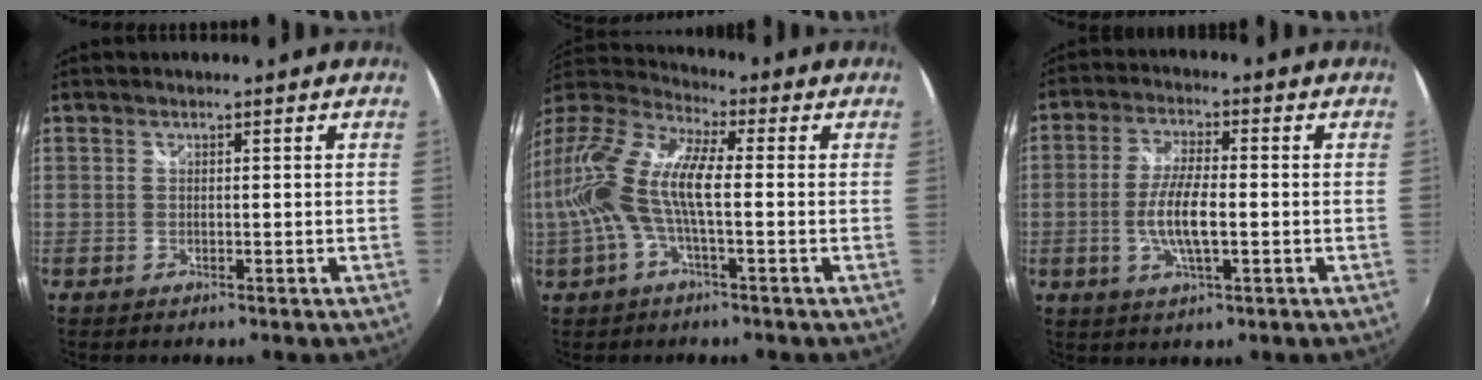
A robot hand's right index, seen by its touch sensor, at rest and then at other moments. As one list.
[{"total": 16.1, "force": [-0.4, 5.0, 15.2], "torque": [-0.289, 0.004, -0.018]}, {"total": 8.0, "force": [-1.4, 2.0, 7.6], "torque": [-0.152, -0.003, -0.027]}]